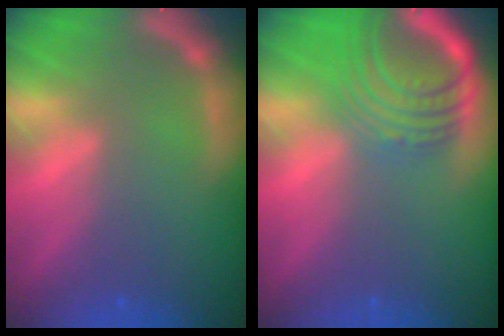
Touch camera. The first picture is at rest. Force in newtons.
{"total": 8.5}